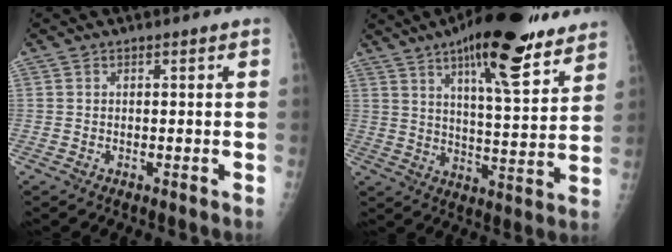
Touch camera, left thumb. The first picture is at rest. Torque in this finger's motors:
{"motor_torque": [0.70, 0.78, 1.72, -1.05, 0.14]}